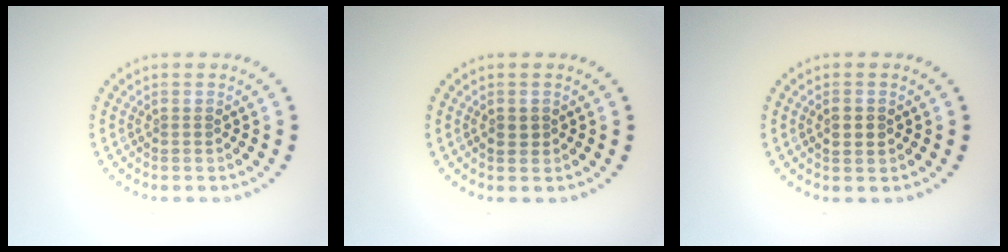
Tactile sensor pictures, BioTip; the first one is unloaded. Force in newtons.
{"total": 1.2, "press": 1.2, "slide": 0.2}
{"total": 1.3, "press": 1.3, "slide": 0.1}